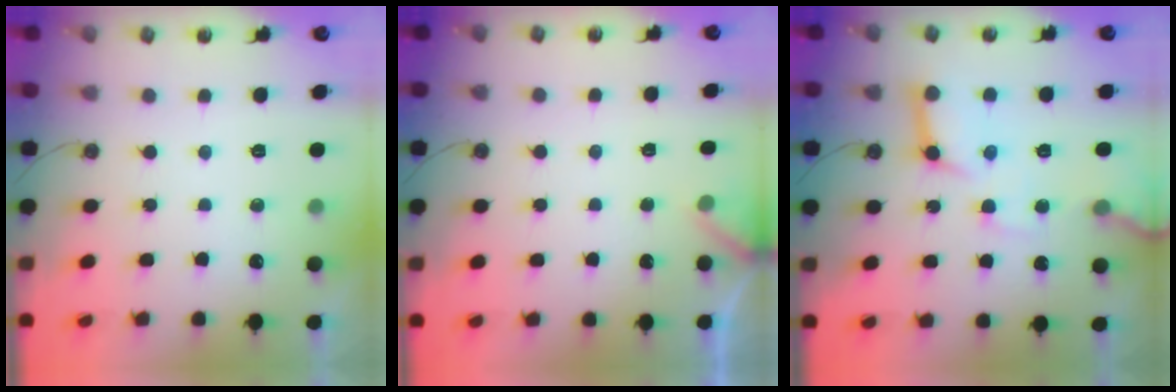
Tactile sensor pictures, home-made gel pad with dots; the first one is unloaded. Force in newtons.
{"total": 4.0, "press": 4.0, "slide": 0.3}
{"total": 14.4, "press": 14.3, "slide": 1.7}